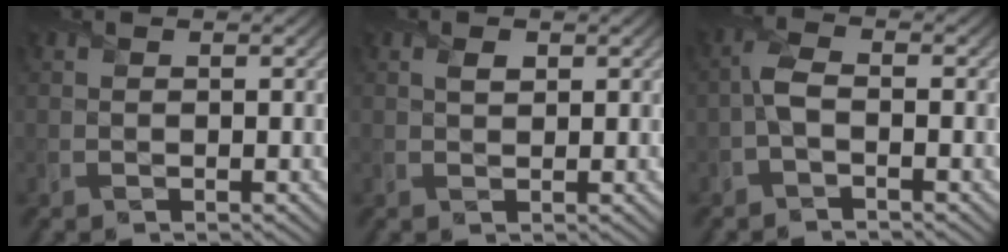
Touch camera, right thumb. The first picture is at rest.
{"total": 1.2, "force": [0.5, 0.8, 0.8], "torque": [-0.014, -0.002, 0.011]}
{"total": 2.8, "force": [-1.0, 1.1, 2.4], "torque": [-0.055, 0.005, -0.029]}